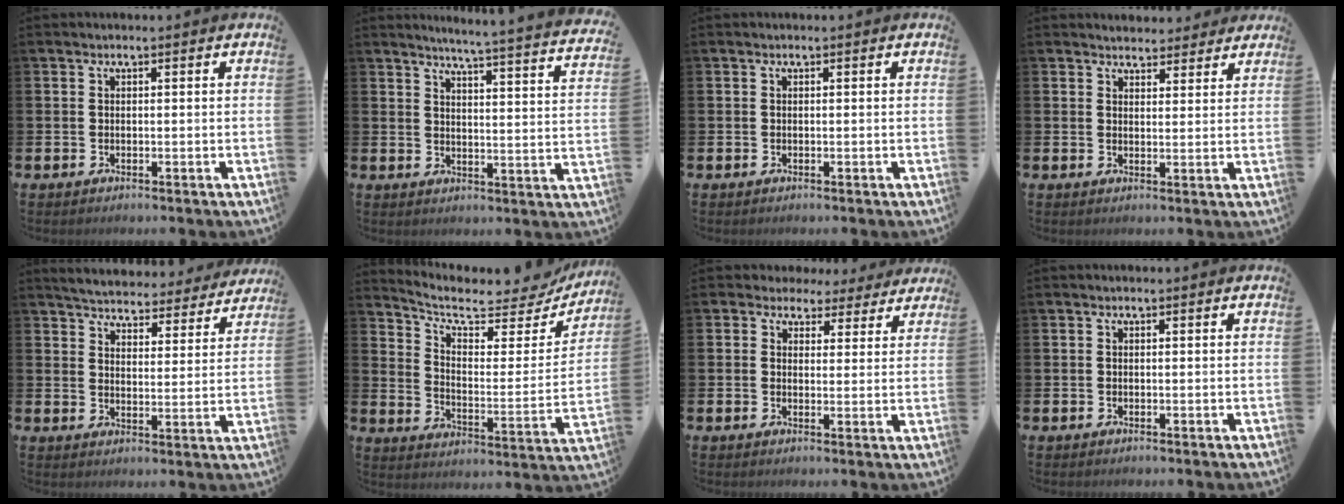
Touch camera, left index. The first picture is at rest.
{"total": 4.4, "force": [4.2, -0.9, 1.0], "torque": [-0.025, -0.048, 0.065]}
{"total": 0.0}
{"total": 3.4, "force": [3.3, 1.0, -0.3], "torque": [0.006, -0.016, 0.059]}
{"total": 5.1, "force": [5.0, 0.6, 0.4], "torque": [-0.028, -0.041, 0.085]}
{"total": 7.0, "force": [6.1, 2.4, 2.5], "torque": [-0.071, -0.054, 0.095]}
{"total": 3.4, "force": [2.7, 2.0, 0.1], "torque": [-0.009, -0.018, 0.043]}
{"total": 0.0}